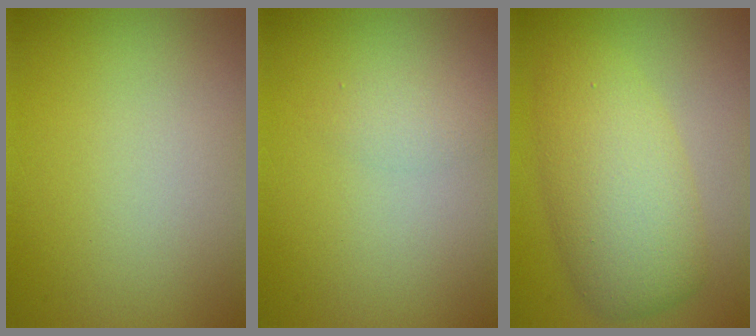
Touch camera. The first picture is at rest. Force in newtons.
{"total": 1.3, "press": 1.3, "slide": 0.0}
{"total": 6.5, "press": 6.5, "slide": 0.1}